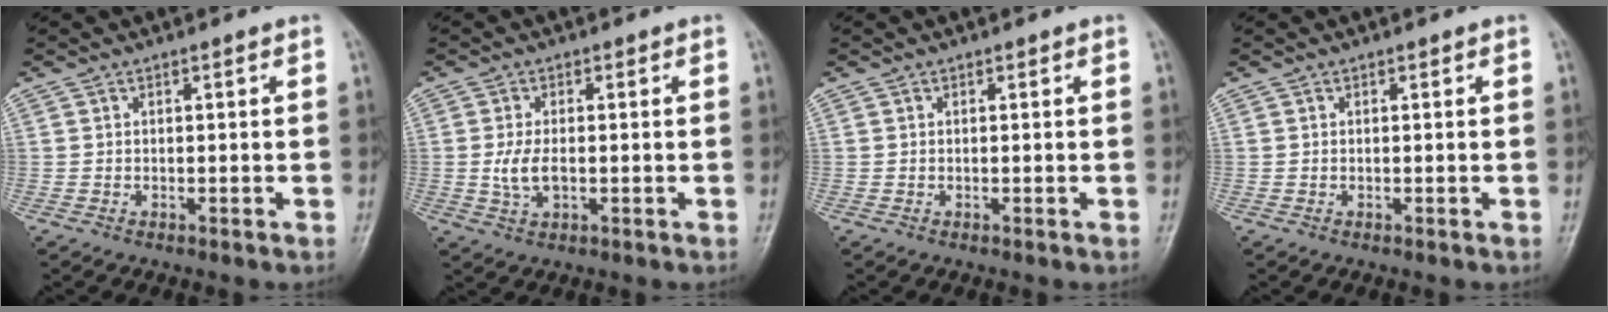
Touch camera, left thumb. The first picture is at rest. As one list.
[{"total": 4.4, "force": [-0.3, 2.5, 3.6], "torque": [-0.075, -0.005, -0.007]}, {"total": 0.0}, {"total": 0.0}]